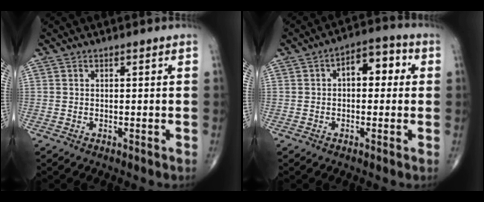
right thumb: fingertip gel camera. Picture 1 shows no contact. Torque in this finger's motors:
{"motor_torque": [0.27, 1.45, 0.70, -0.10, 0.08]}